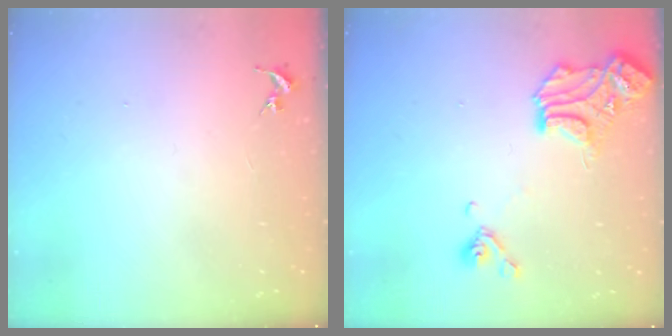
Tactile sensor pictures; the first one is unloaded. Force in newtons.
{"total": 14.9, "press": 14.8, "slide": 1.2}